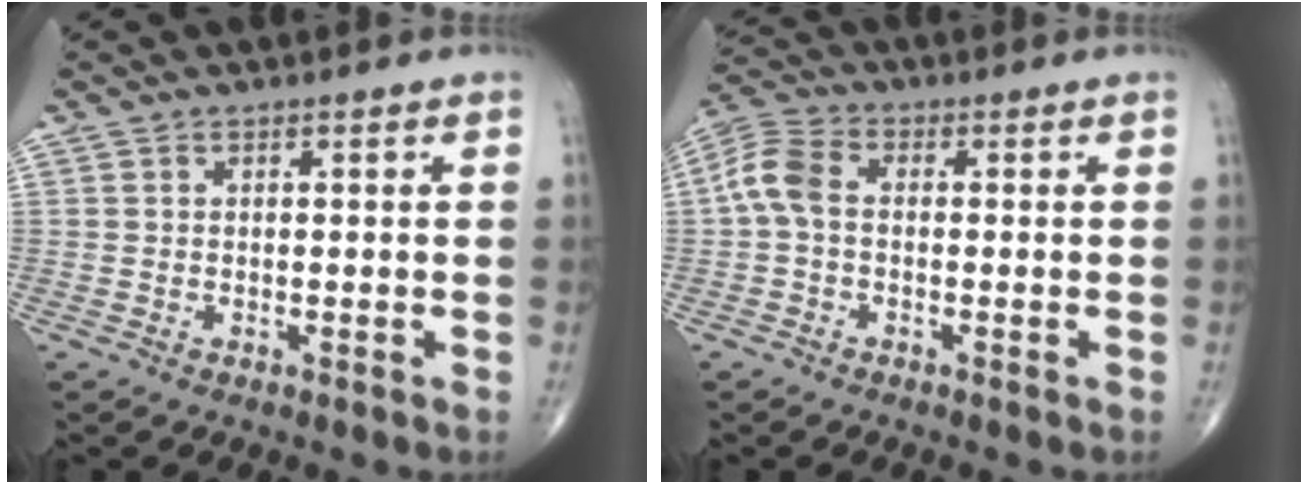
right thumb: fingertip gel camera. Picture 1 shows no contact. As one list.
[{"total": 6.2, "force": [-0.2, 3.9, 4.8], "torque": [-0.101, 0.019, -0.016]}]